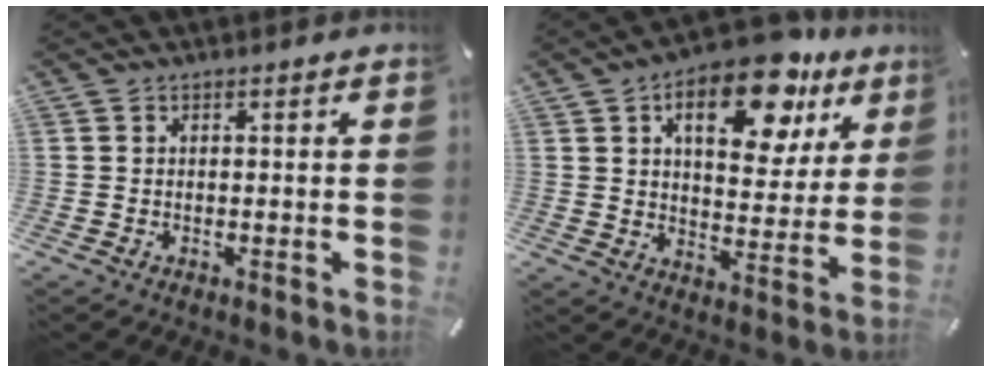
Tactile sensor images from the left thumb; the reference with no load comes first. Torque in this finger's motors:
{"motor_torque": [2.56, 2.45, 1.50, -1.27, 0.16]}